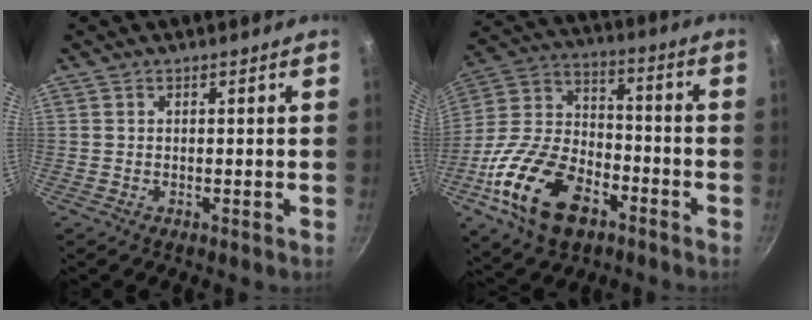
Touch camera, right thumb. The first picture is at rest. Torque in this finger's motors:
{"motor_torque": [2.76, 2.25, 1.46, -1.31, 0.65]}